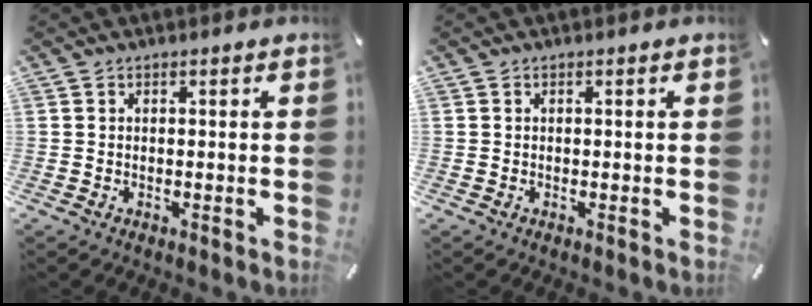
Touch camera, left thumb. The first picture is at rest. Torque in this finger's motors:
{"motor_torque": [0.00, 0.00, 0.00, 0.00, 0.00]}